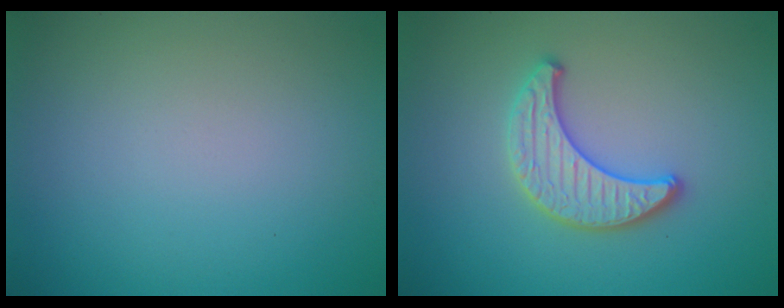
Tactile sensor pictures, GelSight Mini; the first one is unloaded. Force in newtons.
{"total": 3.2, "press": 3.1, "slide": 0.4}